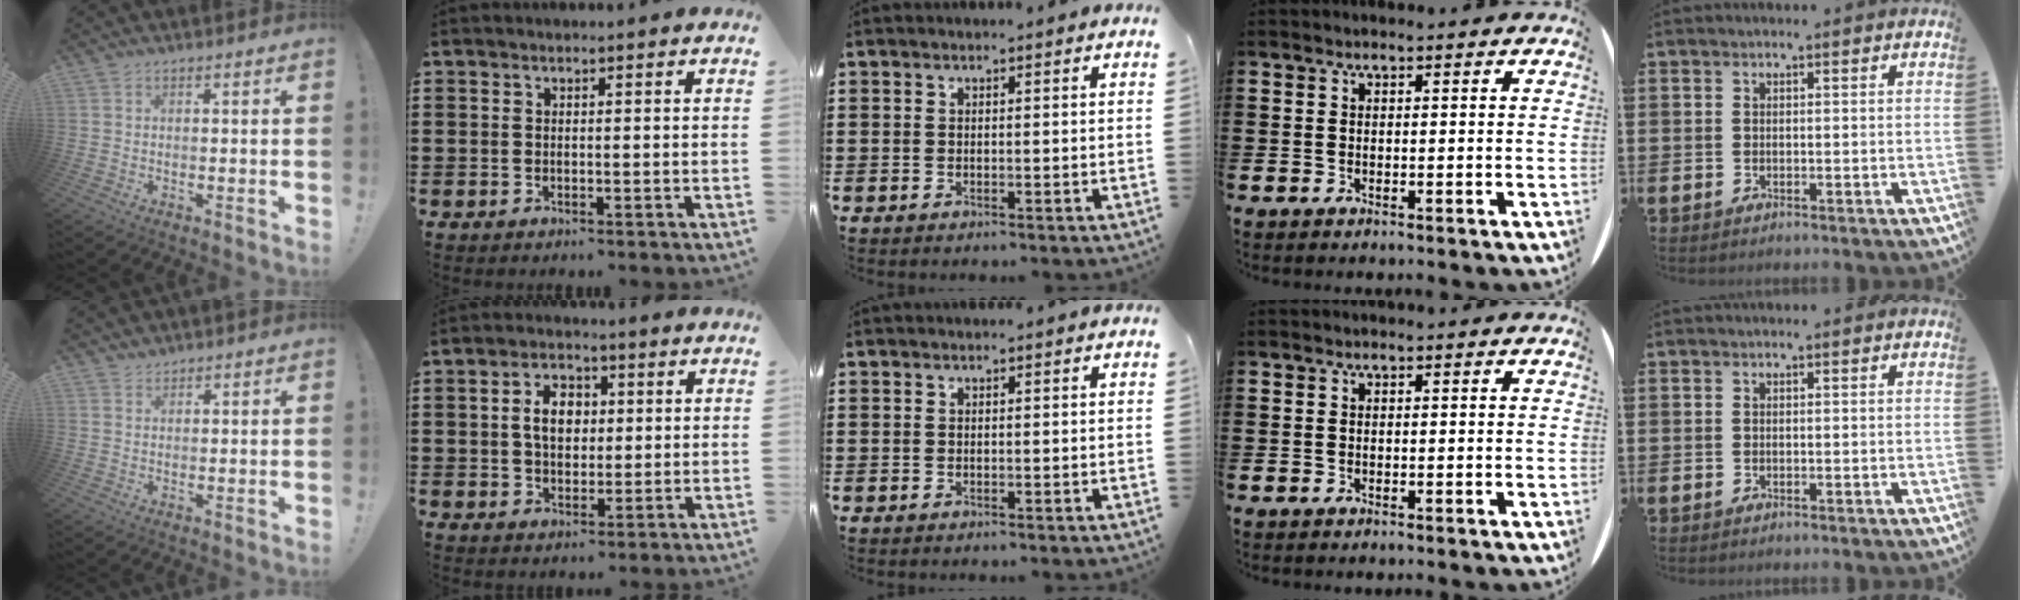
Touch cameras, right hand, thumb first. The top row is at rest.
{"thumb": {"total": 1.9, "force": [1.8, 0.6, 0.2], "torque": [0.004, -0.012, 0.033]}, "index": {"total": 5.5, "force": [0.7, 3.8, 3.9], "torque": [-0.073, 0.008, 0.005]}}